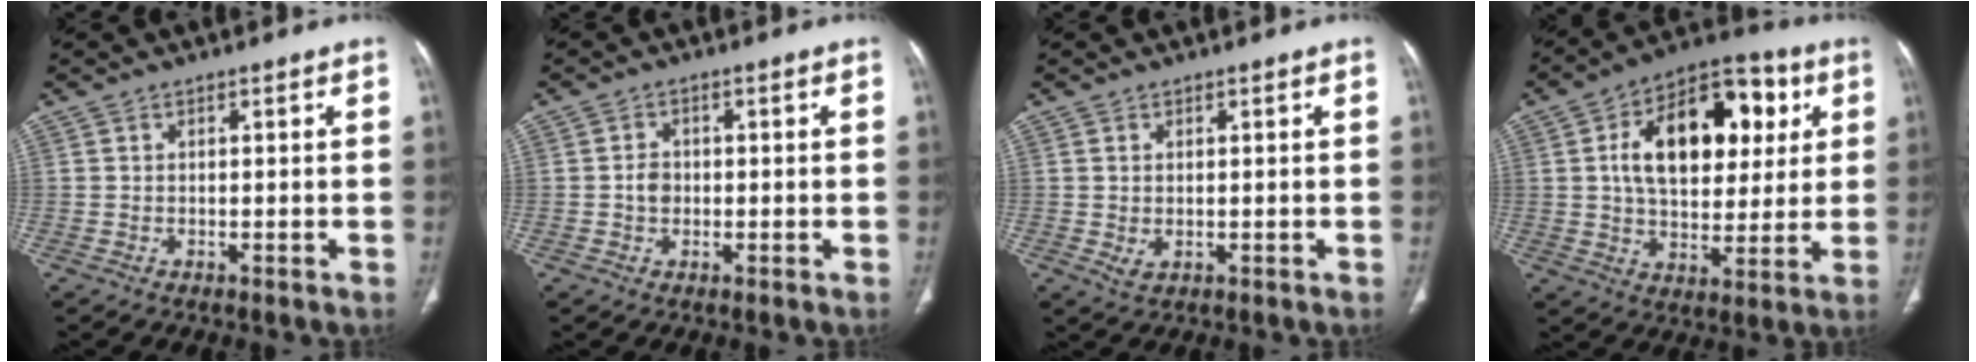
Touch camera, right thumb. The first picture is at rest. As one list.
[{"total": 2.4, "force": [-0.3, 2.0, 1.4], "torque": [-0.015, 0.007, -0.008]}, {"total": 1.9, "force": [-0.1, 1.2, 1.5], "torque": [-0.034, -0.005, 0.006]}, {"total": 20.7, "force": [5.1, 12.4, 15.8], "torque": [-0.209, 0.010, 0.075]}]